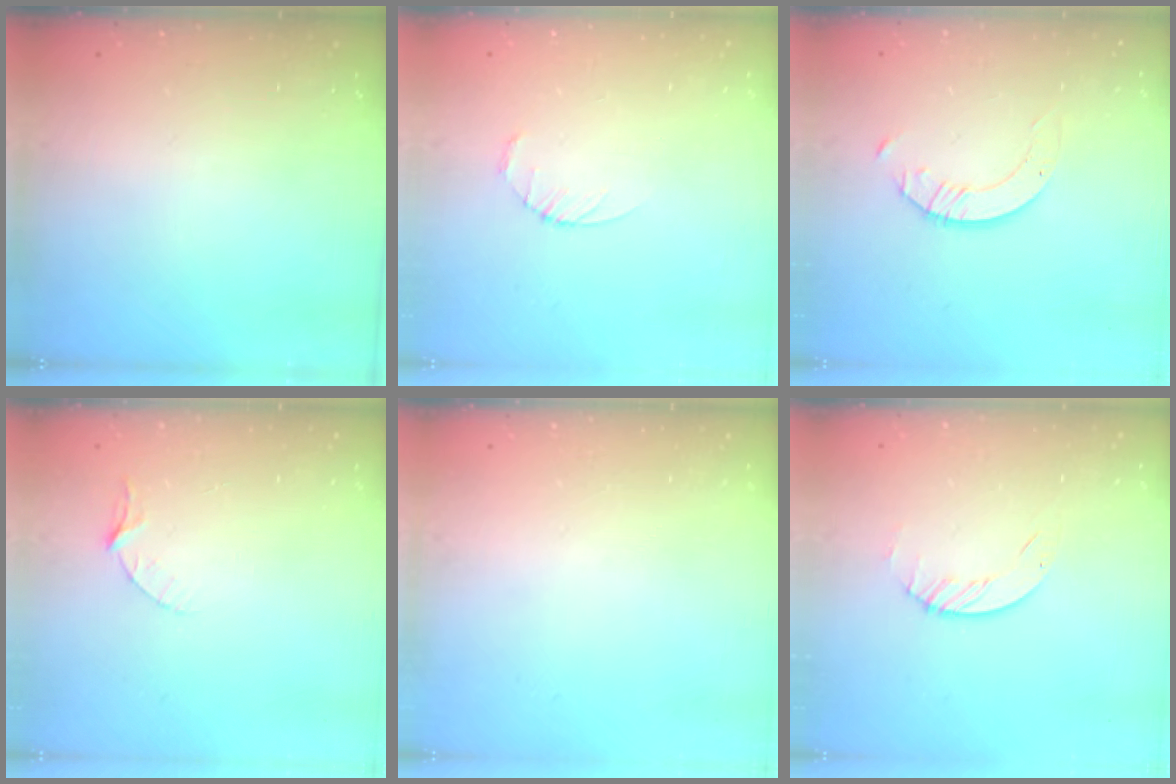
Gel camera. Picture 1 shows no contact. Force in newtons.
{"total": 3.4, "press": 3.3, "slide": 0.4}
{"total": 2.1, "press": 2.1, "slide": 0.2}
{"total": 3.5, "press": 3.4, "slide": 0.4}
{"total": 0.0}
{"total": 1.9, "press": 1.9, "slide": 0.2}